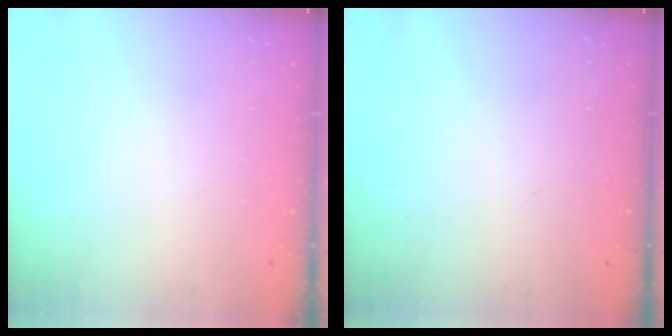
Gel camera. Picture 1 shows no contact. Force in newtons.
{"total": 0.0}